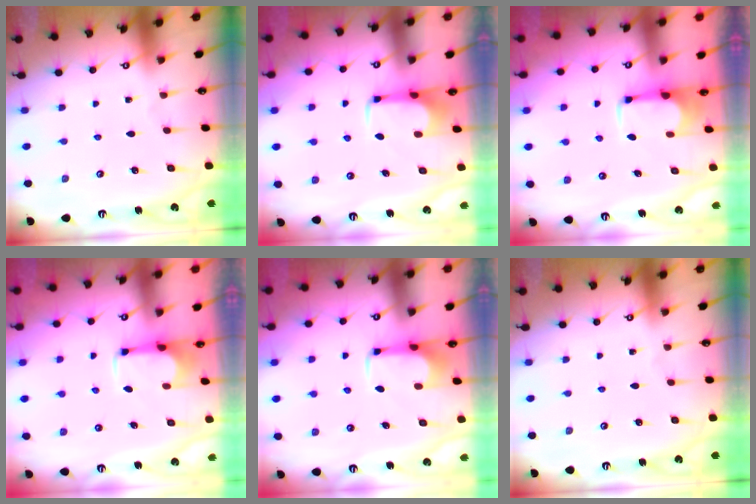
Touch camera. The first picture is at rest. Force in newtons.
{"total": 1.6, "press": 1.5, "slide": 0.4}
{"total": 1.9, "press": 1.7, "slide": 0.9}
{"total": 2.6, "press": 2.4, "slide": 0.9}
{"total": 1.8, "press": 1.8, "slide": 0.1}
{"total": 0.0}